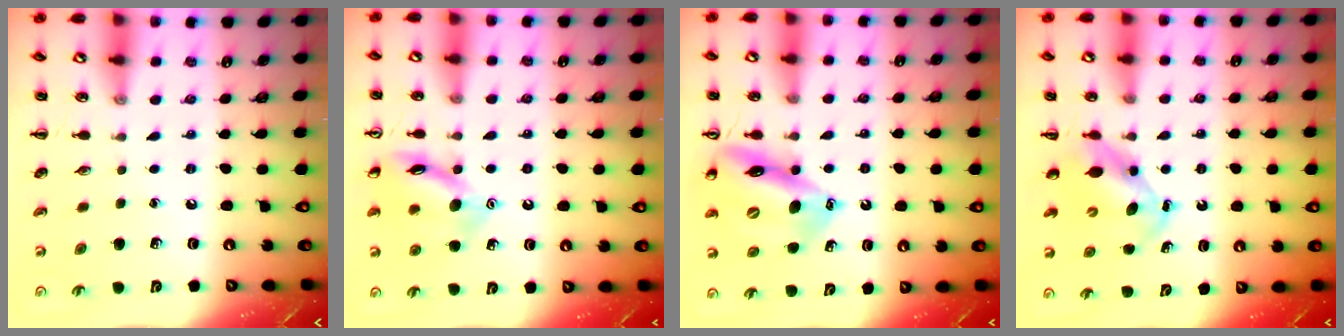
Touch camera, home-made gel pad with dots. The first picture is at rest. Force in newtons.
{"total": 12.3, "press": 12.3, "slide": 1.0}
{"total": 14.6, "press": 14.2, "slide": 3.6}
{"total": 6.0, "press": 5.9, "slide": 0.7}